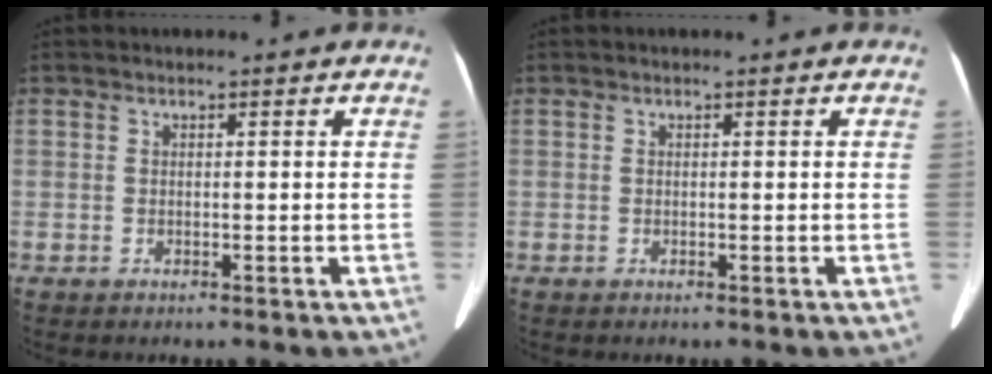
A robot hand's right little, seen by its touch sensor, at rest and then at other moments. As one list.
[{"total": 0.0}]